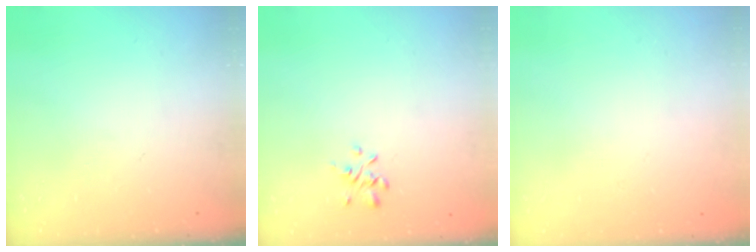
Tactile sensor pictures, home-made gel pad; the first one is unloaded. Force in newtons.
{"total": 0.9, "press": 0.7, "slide": 0.5}
{"total": 1.8, "press": 1.8, "slide": 0.2}